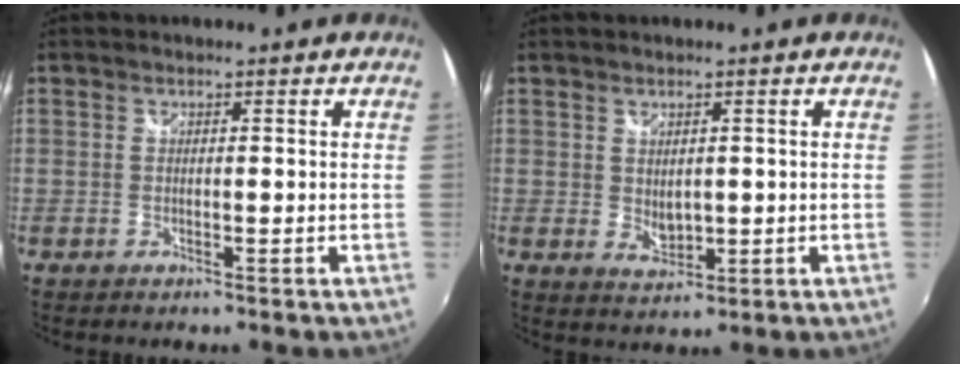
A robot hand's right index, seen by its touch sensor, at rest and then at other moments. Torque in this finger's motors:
{"motor_torque": [-0.66, 0.90, 0.04, 0.03]}